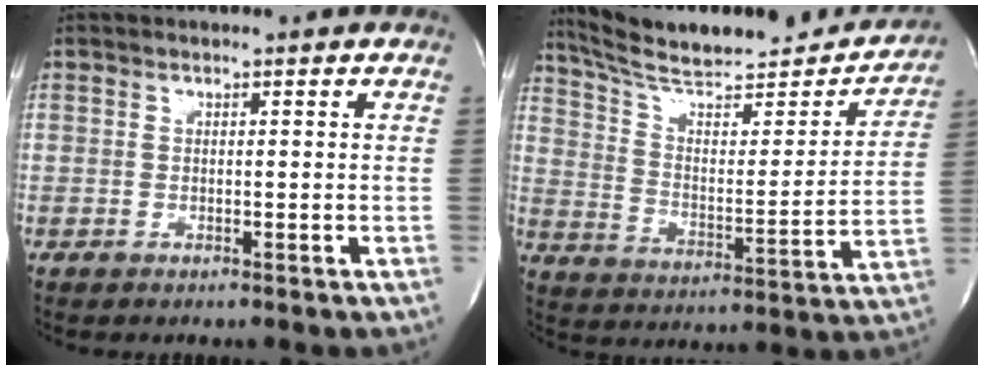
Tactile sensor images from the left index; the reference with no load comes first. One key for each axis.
{"total": 24.4, "fx": 22.1, "fy": 4.2, "fz": 9.4, "tx": -0.141, "ty": -0.030, "tz": 0.309}